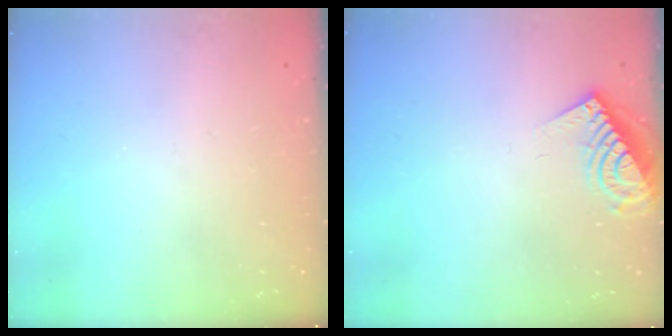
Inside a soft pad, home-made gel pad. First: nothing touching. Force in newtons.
{"total": 8.7, "press": 8.7, "slide": 0.8}